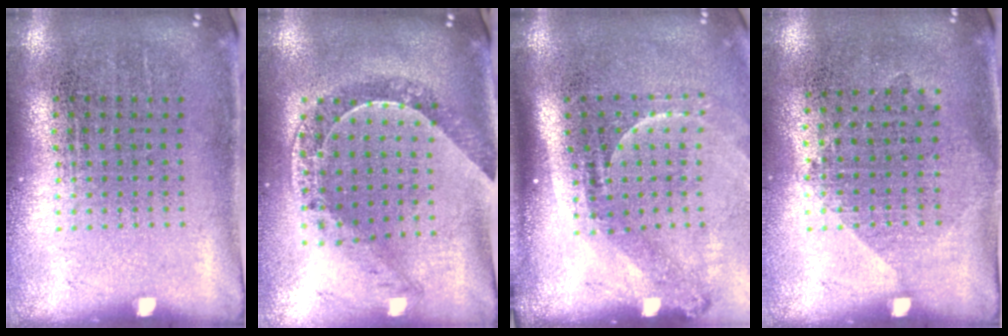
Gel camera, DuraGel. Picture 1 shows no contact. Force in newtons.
{"total": 0.7, "press": 0.7, "slide": 0.1}
{"total": 2.2, "press": 1.5, "slide": 1.6}
{"total": 1.0, "press": 0.9, "slide": 0.5}